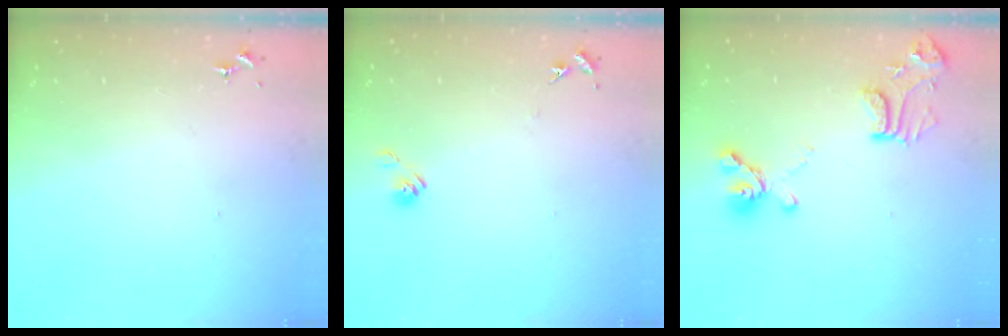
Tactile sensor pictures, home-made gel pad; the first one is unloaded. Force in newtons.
{"total": 6.2, "press": 6.2, "slide": 0.5}
{"total": 14.3, "press": 14.2, "slide": 1.7}